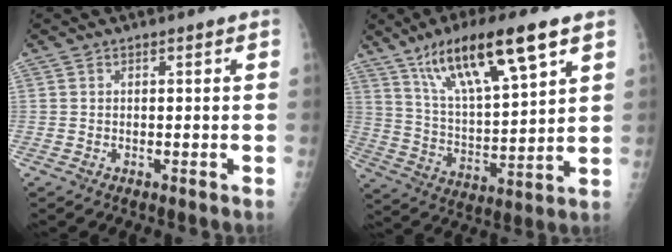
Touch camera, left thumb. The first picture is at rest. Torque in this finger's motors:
{"motor_torque": [0.87, 0.90, 1.53, -1.24, 0.19]}